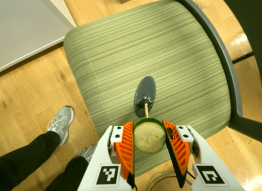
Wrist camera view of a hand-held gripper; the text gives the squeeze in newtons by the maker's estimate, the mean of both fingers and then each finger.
{"total": 9.8, "left": 10.9, "right": 8.7}